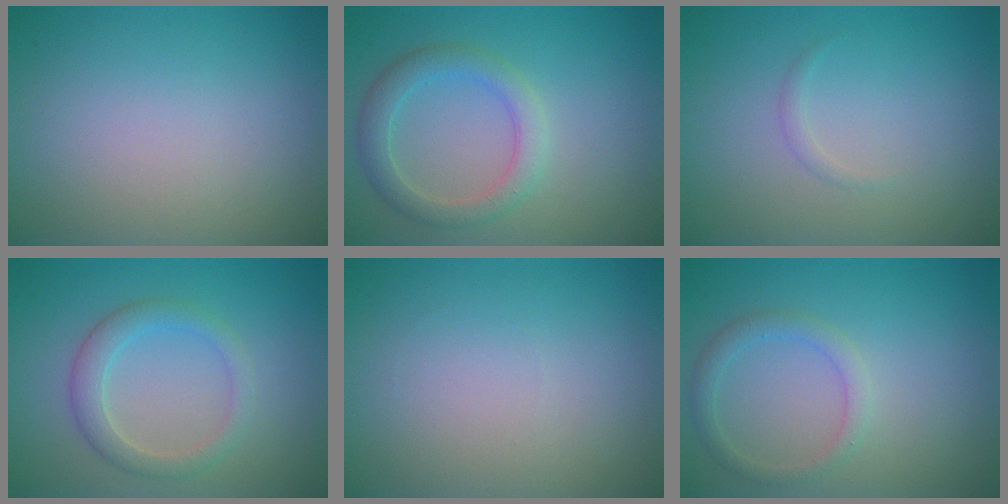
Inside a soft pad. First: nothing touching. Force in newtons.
{"total": 3.1, "press": 3.1, "slide": 0.1}
{"total": 0.6, "press": 0.6, "slide": 0.0}
{"total": 2.7, "press": 2.7, "slide": 0.1}
{"total": 0.0}
{"total": 1.8, "press": 1.8, "slide": 0.1}